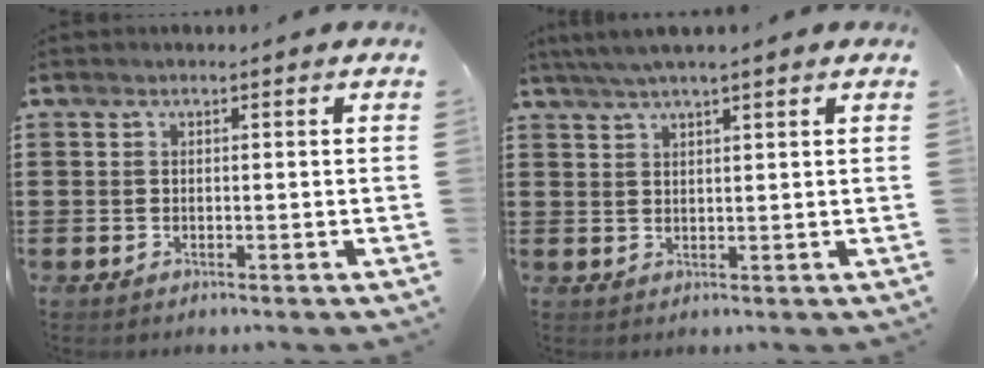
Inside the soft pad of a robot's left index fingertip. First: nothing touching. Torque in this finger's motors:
{"motor_torque": [2.14, 0.00, 0.80, 0.10]}